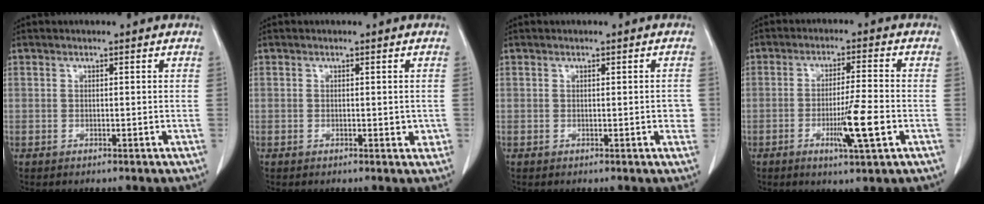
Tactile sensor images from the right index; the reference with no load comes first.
{"total": 1.5, "force": [0.0, 0.8, 1.3], "torque": [-0.012, -0.002, 0.000]}
{"total": 1.6, "force": [0.0, 0.5, 1.5], "torque": [-0.013, 0.001, 0.000]}
{"total": 7.7, "force": [-2.4, -0.1, 7.3], "torque": [-0.124, -0.014, -0.043]}